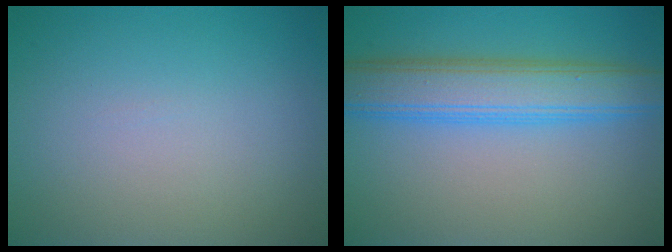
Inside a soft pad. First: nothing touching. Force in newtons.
{"total": 7.5, "press": 7.5, "slide": 0.1}